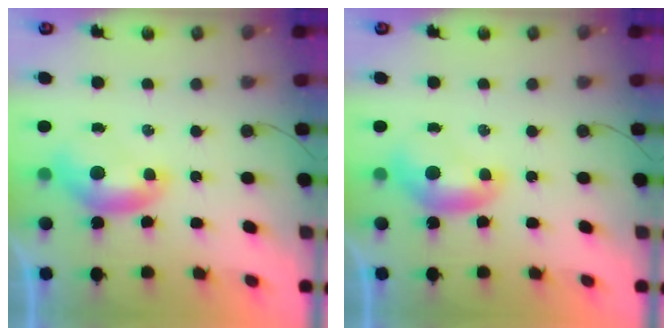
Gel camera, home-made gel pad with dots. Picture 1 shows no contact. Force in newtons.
{"total": 0.0}